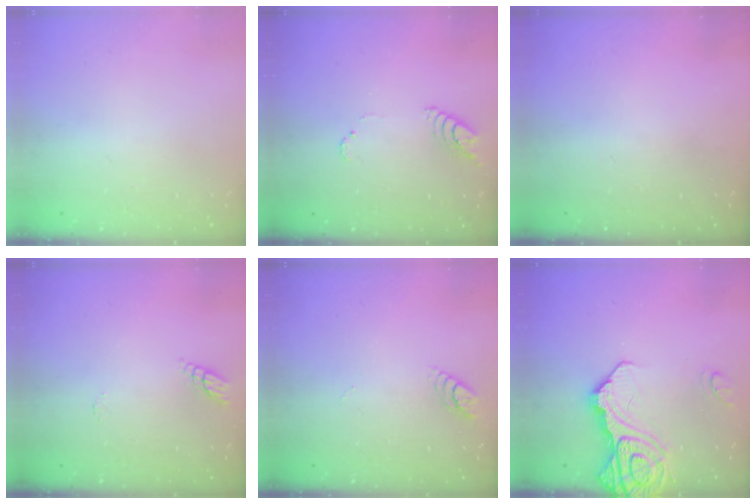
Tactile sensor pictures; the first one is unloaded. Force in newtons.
{"total": 4.7, "press": 4.7, "slide": 0.5}
{"total": 0.0}
{"total": 6.6, "press": 6.5, "slide": 0.8}
{"total": 3.6, "press": 3.6, "slide": 0.3}
{"total": 16.8, "press": 16.7, "slide": 1.9}